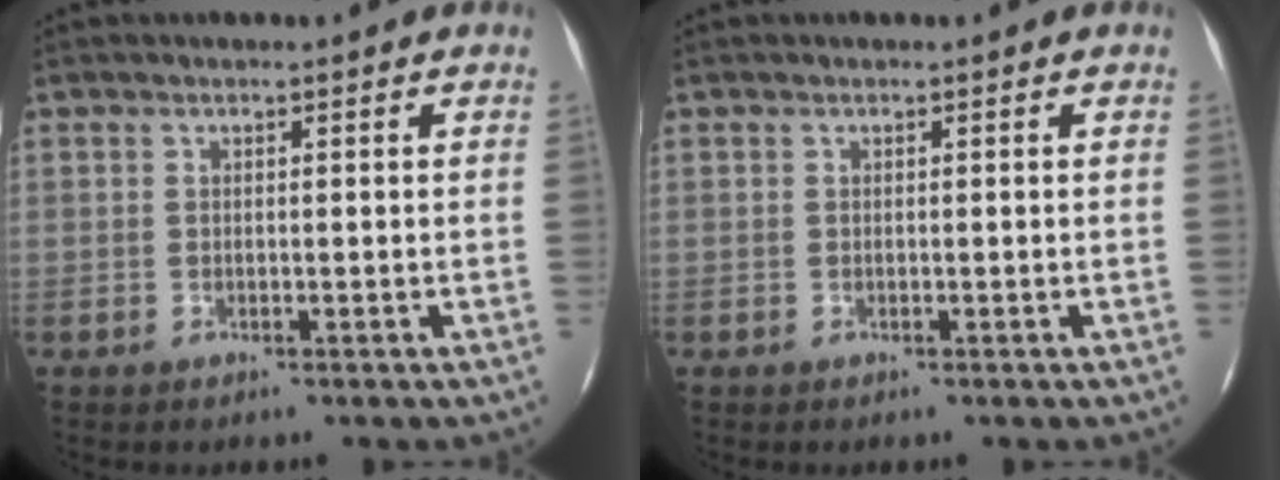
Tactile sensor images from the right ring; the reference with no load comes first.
{"total": 0.0}